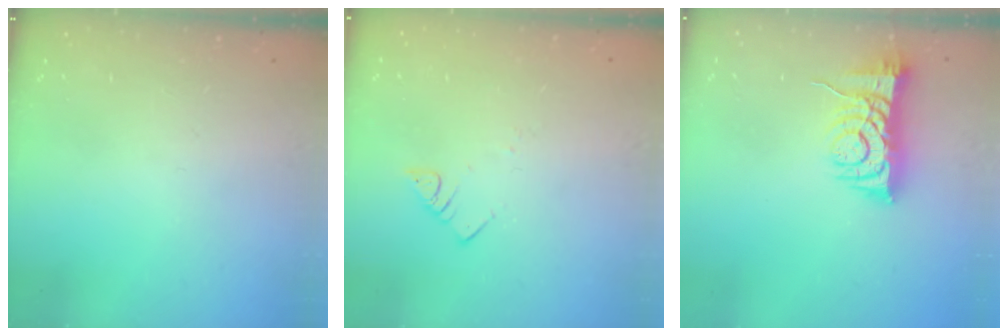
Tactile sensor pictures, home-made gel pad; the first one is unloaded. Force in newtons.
{"total": 3.4, "press": 3.3, "slide": 0.3}
{"total": 7.1, "press": 7.0, "slide": 0.9}